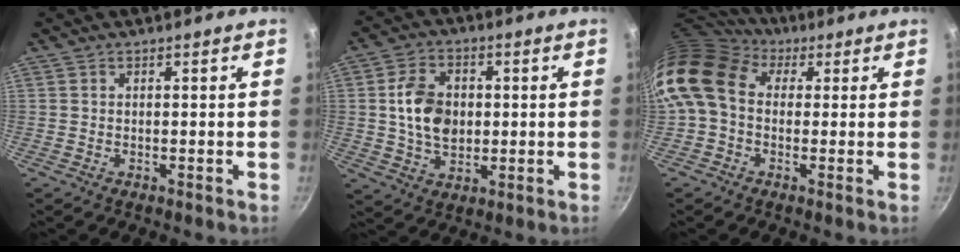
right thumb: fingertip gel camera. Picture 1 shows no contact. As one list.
[{"total": 10.5, "force": [0.7, 7.6, 7.3], "torque": [-0.109, 0.004, 0.011]}, {"total": 12.9, "force": [2.4, 9.9, 8.0], "torque": [-0.145, 0.019, 0.021]}]